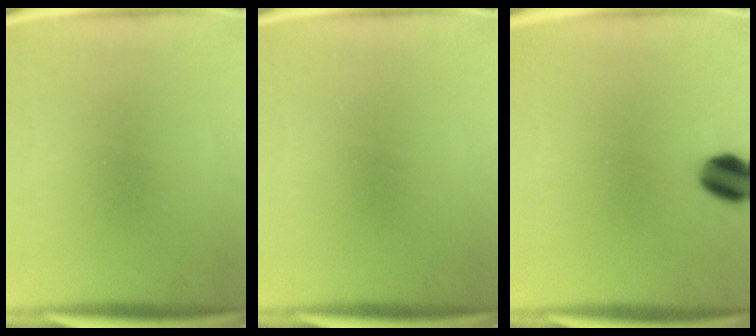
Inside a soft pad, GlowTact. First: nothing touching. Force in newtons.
{"total": 0.0}
{"total": 7.9}